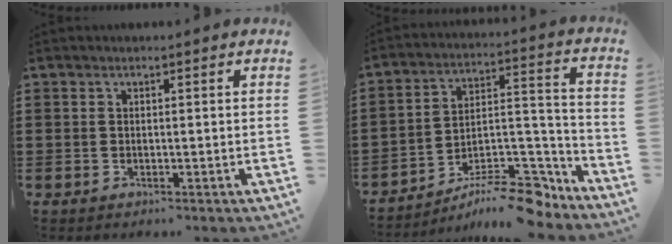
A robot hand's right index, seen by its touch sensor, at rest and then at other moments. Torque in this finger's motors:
{"motor_torque": [0.20, 0.06, 0.21, 0.05]}